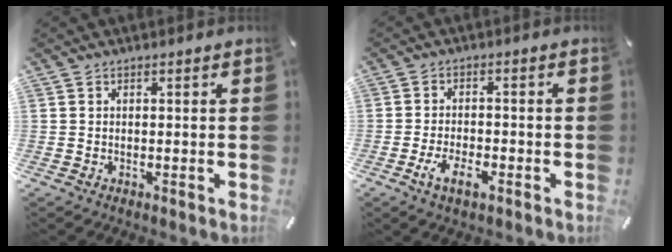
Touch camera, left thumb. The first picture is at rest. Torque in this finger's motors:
{"motor_torque": [-0.63, 0.73, 0.03, 0.03, 0.01]}